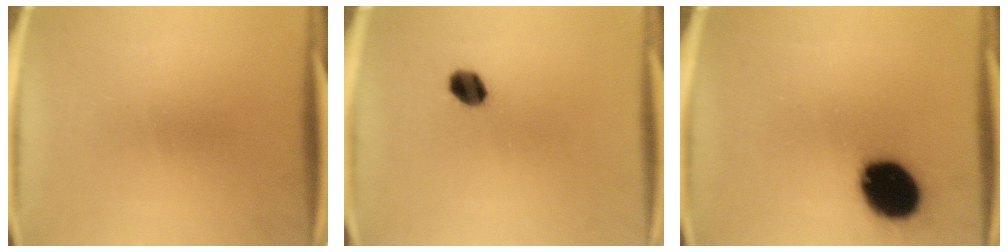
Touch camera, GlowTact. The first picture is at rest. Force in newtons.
{"total": 4.9}
{"total": 16.6}